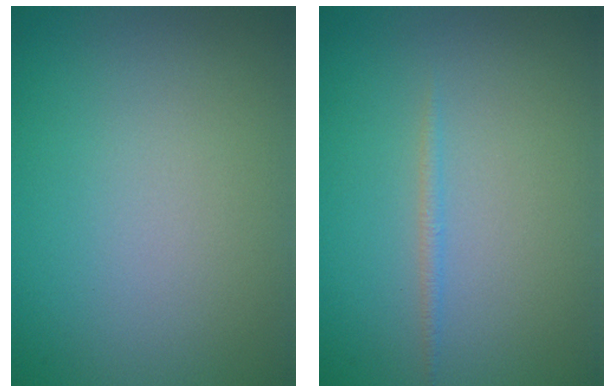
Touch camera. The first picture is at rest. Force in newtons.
{"total": 0.7, "press": 0.7, "slide": 0.1}